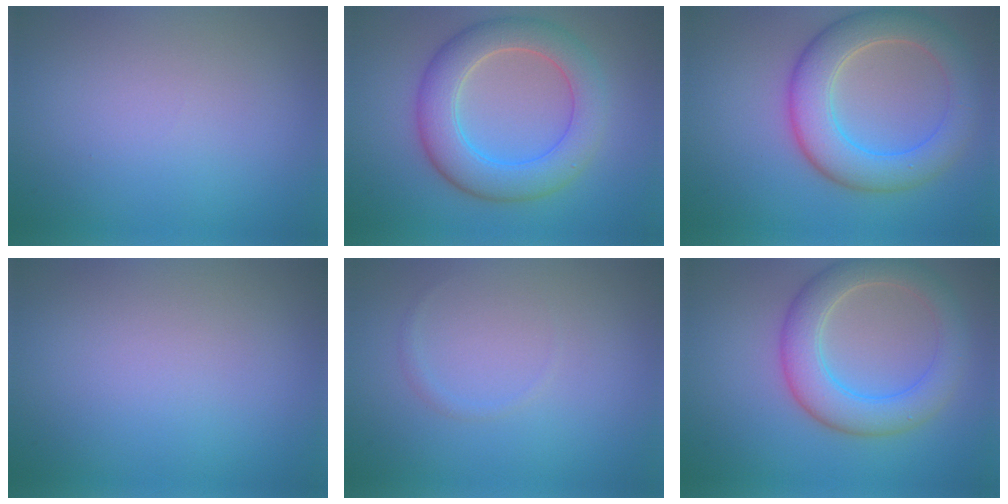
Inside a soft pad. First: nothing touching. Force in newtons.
{"total": 6.6, "press": 6.6, "slide": 0.4}
{"total": 6.9, "press": 6.9, "slide": 0.5}
{"total": 0.0}
{"total": 0.6, "press": 0.6, "slide": 0.1}
{"total": 5.7, "press": 5.7, "slide": 0.6}